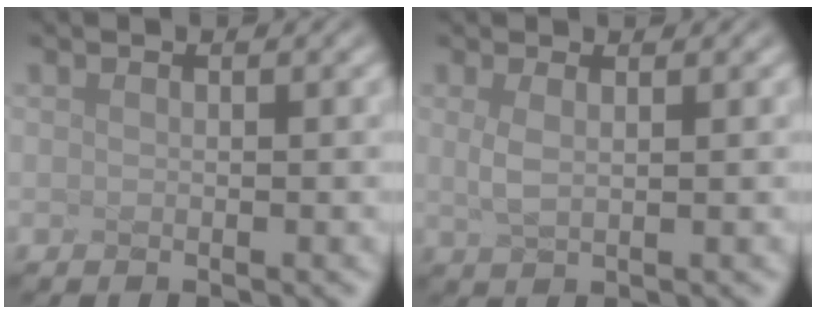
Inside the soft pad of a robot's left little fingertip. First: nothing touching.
{"total": 0.8, "force": [-0.5, -0.6, 0.3], "torque": [-0.032, -0.007, 0.029]}